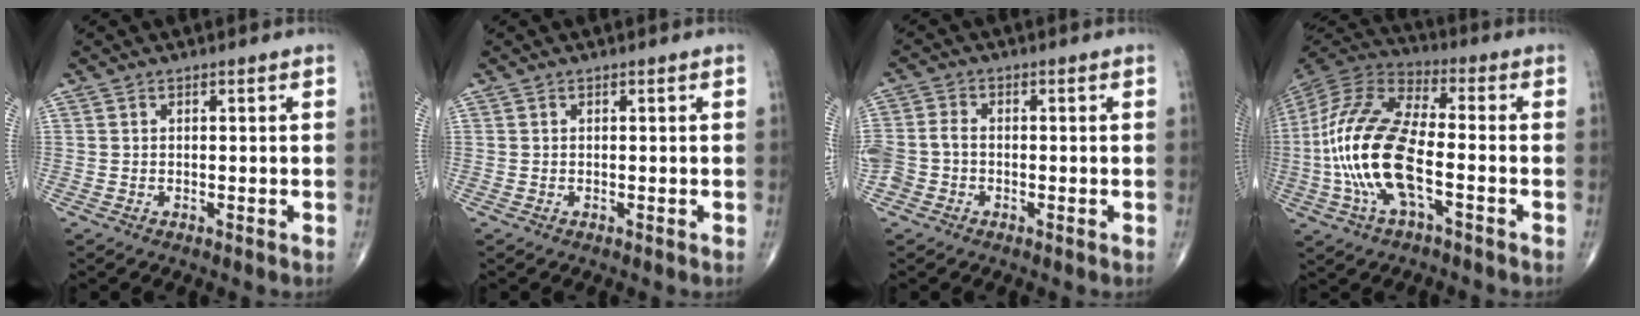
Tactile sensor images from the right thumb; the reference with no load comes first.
{"total": 0.0}
{"total": 5.2, "force": [-1.5, 4.1, 2.9], "torque": [-0.069, 0.018, -0.031]}
{"total": 19.0, "force": [-3.8, 7.6, 17.0], "torque": [-0.369, 0.028, -0.074]}